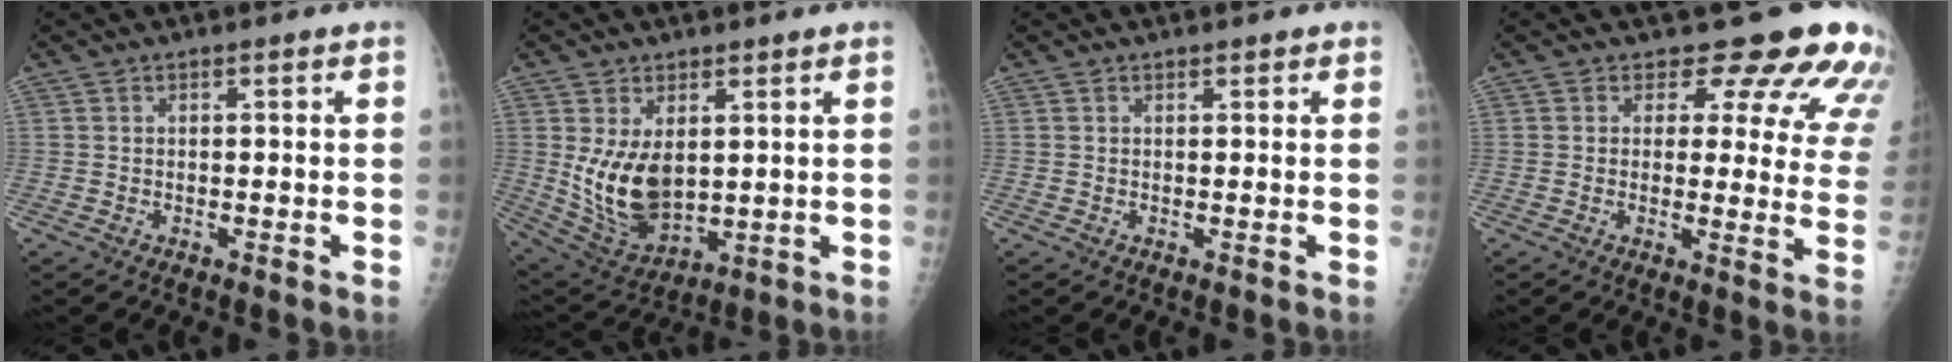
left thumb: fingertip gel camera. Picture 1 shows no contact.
{"total": 11.9, "force": [1.9, 7.5, 9.0], "torque": [-0.148, -0.025, 0.058]}
{"total": 0.6, "force": [0.5, 0.3, 0.1], "torque": [-0.003, -0.004, 0.006]}
{"total": 14.5, "force": [12.4, 5.6, 5.0], "torque": [-0.007, -0.091, 0.116]}